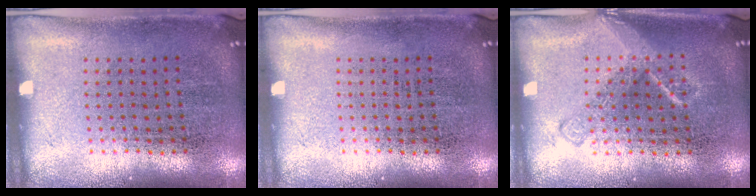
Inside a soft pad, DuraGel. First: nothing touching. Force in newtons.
{"total": 0.0}
{"total": 1.7, "press": 1.7, "slide": 0.3}